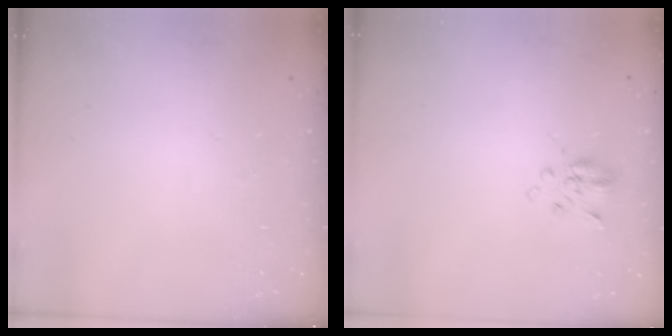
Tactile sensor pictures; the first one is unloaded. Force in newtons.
{"total": 4.6, "press": 4.3, "slide": 1.7}